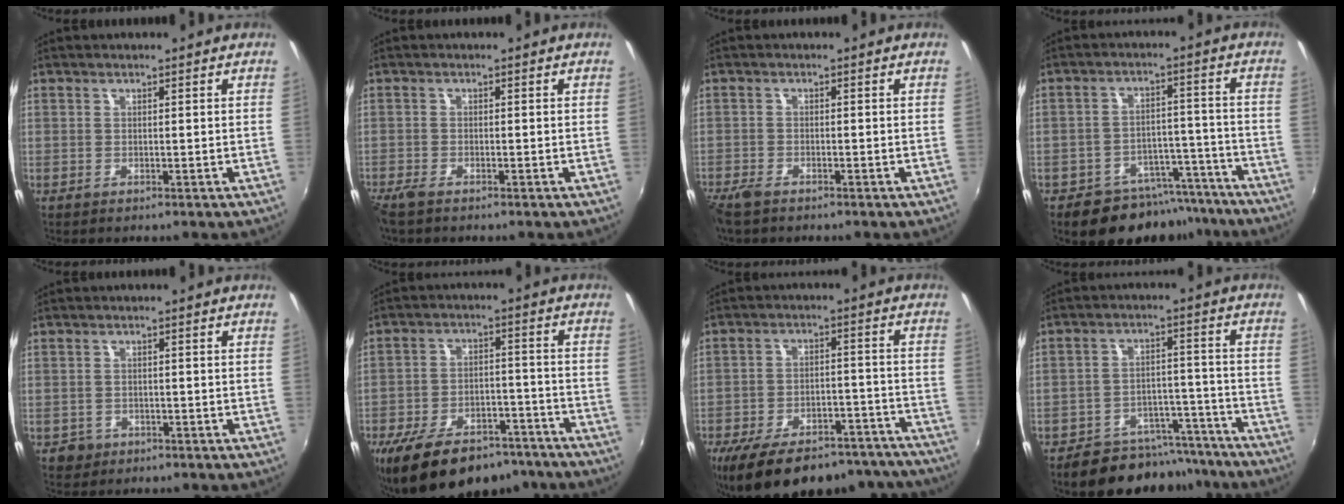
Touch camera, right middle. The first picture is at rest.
{"total": 2.6, "force": [-2.1, 0.5, 1.3], "torque": [-0.034, -0.011, -0.045]}
{"total": 3.6, "force": [-3.0, 1.2, 1.7], "torque": [-0.047, -0.014, -0.061]}
{"total": 13.4, "force": [-10.9, 6.7, 3.8], "torque": [-0.076, 0.031, -0.135]}
{"total": 2.6, "force": [-1.2, 2.2, 0.5], "torque": [-0.016, -0.002, -0.019]}
{"total": 20.6, "force": [-15.6, 9.1, 9.9], "torque": [-0.198, -0.006, -0.219]}
{"total": 25.7, "force": [-21.3, 9.4, 10.9], "torque": [-0.197, 0.010, -0.274]}
{"total": 14.4, "force": [-12.4, 6.1, 4.0], "torque": [-0.082, 0.032, -0.158]}